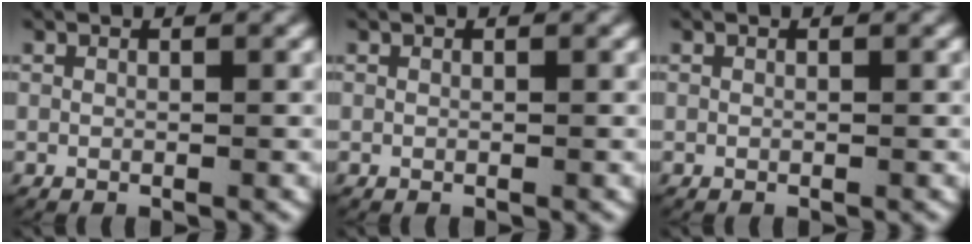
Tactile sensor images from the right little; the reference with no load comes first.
{"total": 0.0}
{"total": 0.0}